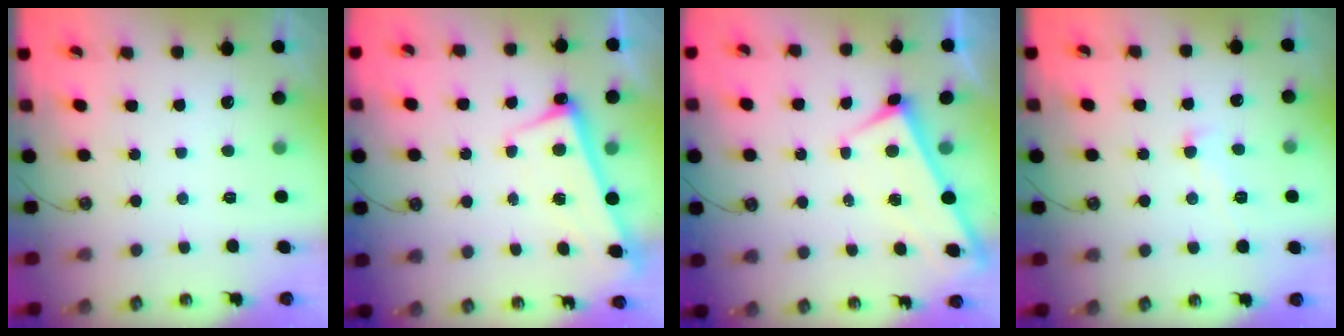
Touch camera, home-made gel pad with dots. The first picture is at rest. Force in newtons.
{"total": 2.7, "press": 2.6, "slide": 0.8}
{"total": 1.4, "press": 1.3, "slide": 0.3}
{"total": 1.3, "press": 1.3, "slide": 0.2}